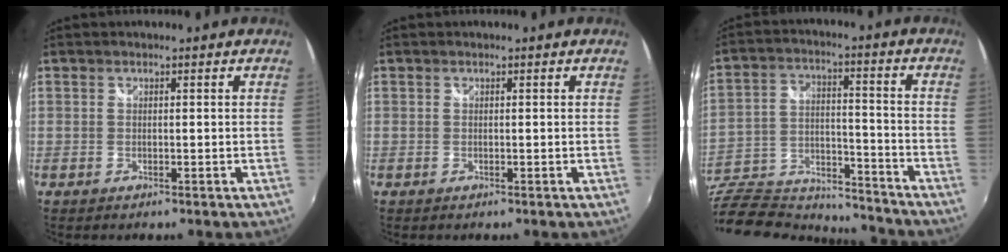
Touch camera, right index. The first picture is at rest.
{"total": 0.0}
{"total": 21.9, "force": [-16.9, 9.8, 10.0], "torque": [-0.233, 0.007, -0.263]}